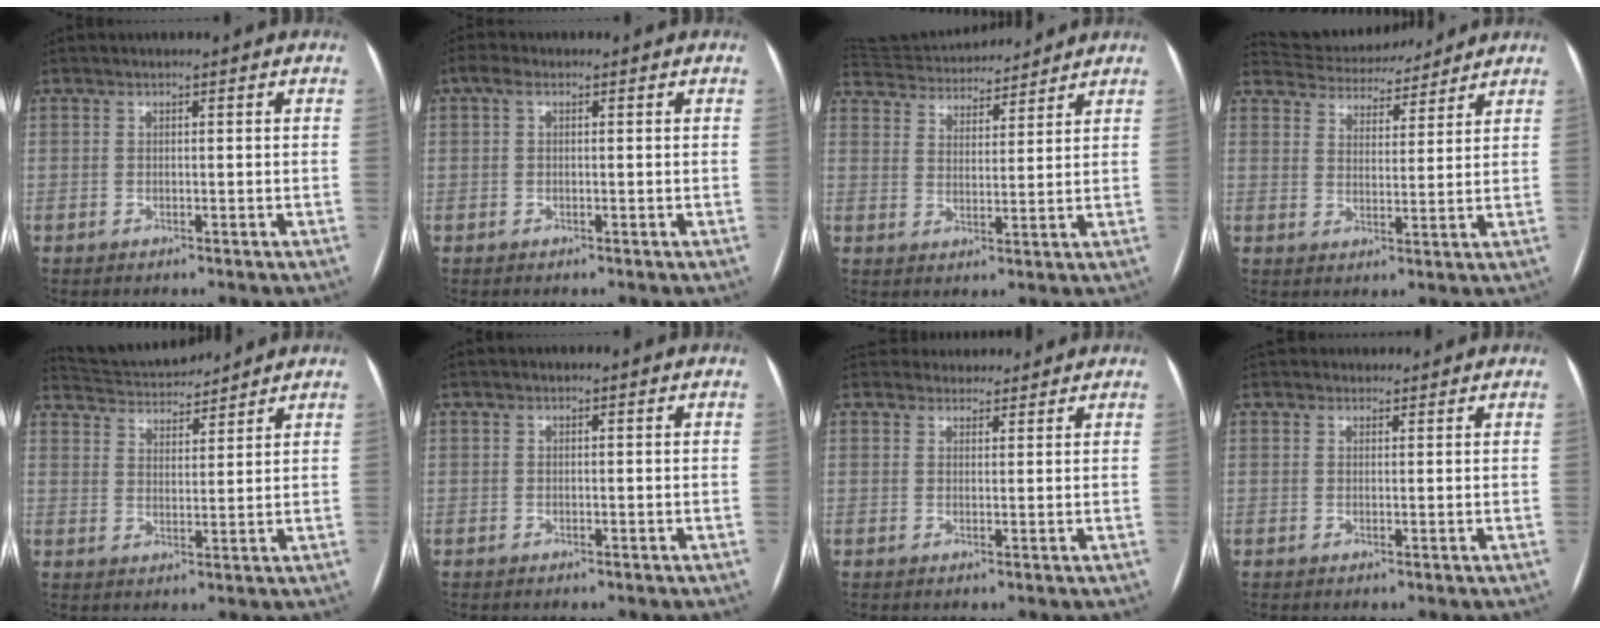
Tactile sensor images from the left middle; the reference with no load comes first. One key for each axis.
{"total": 1.5, "fx": 0.6, "fy": 0.8, "fz": 1.0, "tx": -0.028, "ty": 0.019, "tz": 0.012}
{"total": 15.2, "fx": 14.3, "fy": 3.4, "fz": 3.8, "tx": -0.080, "ty": 0.032, "tz": 0.226}
{"total": 12.3, "fx": 11.6, "fy": 3.0, "fz": 2.7, "tx": -0.040, "ty": 0.020, "tz": 0.173}
{"total": 9.6, "fx": 9.4, "fy": 1.0, "fz": 1.7, "tx": -0.042, "ty": 0.021, "tz": 0.156}
{"total": 0.0}
{"total": 5.0, "fx": 4.6, "fy": 1.8, "fz": 0.0, "tx": 0.008, "ty": 0.019, "tz": 0.062}
{"total": 2.5, "fx": 2.3, "fy": 1.0, "fz": -0.1, "tx": 0.007, "ty": 0.022, "tz": 0.032}